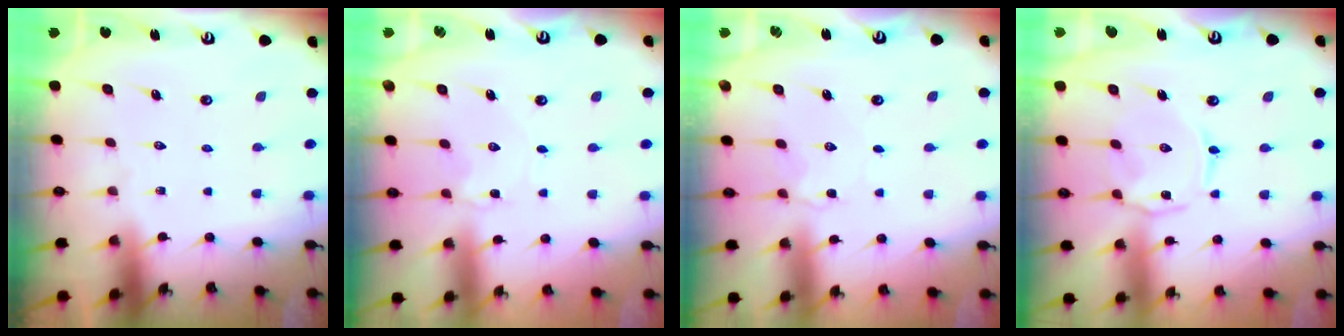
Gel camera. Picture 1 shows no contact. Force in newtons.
{"total": 1.0, "press": 1.0, "slide": 0.1}
{"total": 2.2, "press": 2.2, "slide": 0.3}
{"total": 2.2, "press": 2.1, "slide": 0.6}